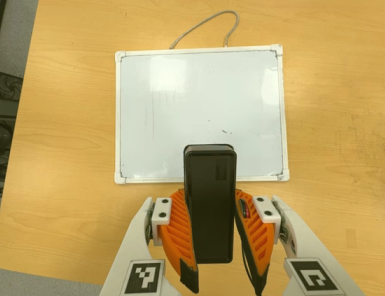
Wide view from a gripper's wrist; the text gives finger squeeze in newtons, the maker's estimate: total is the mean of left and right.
{"total": 7.7, "left": 6.5, "right": 8.8}